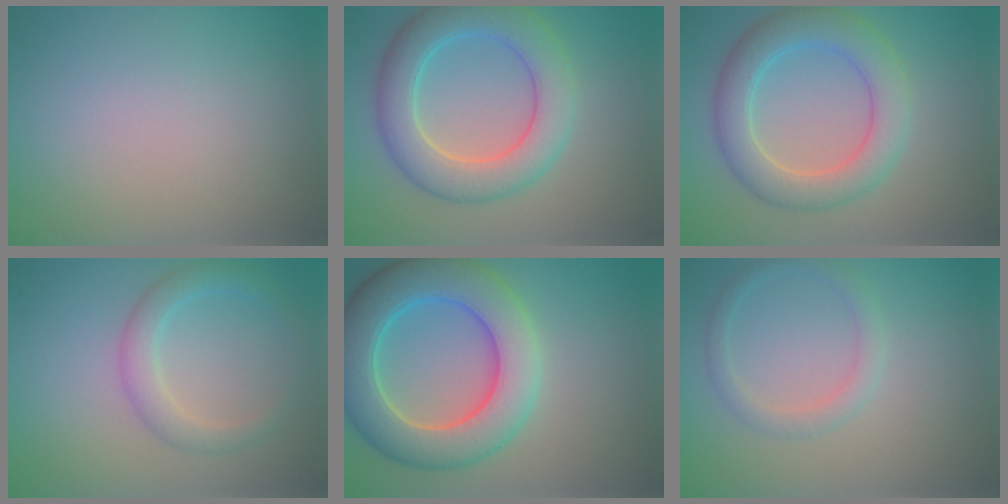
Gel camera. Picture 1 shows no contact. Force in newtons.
{"total": 6.8, "press": 6.8, "slide": 0.2}
{"total": 5.6, "press": 5.6, "slide": 0.2}
{"total": 2.7, "press": 2.7, "slide": 0.1}
{"total": 9.4, "press": 9.4, "slide": 0.3}
{"total": 1.9, "press": 1.8, "slide": 0.1}